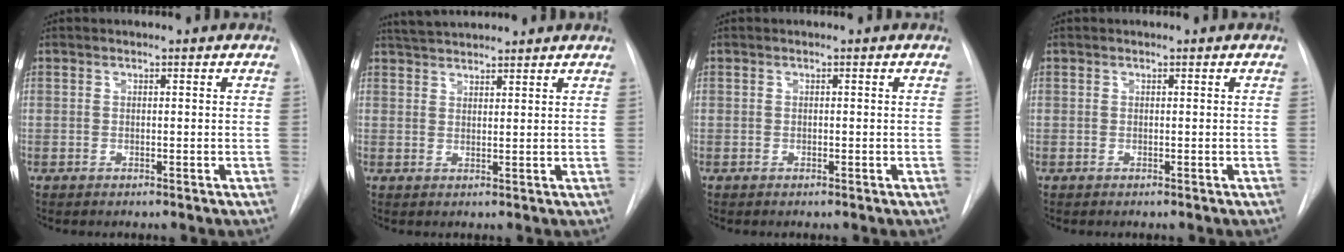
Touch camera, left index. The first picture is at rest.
{"total": 5.7, "force": [5.4, 0.6, 1.9], "torque": [-0.039, 0.031, 0.089]}
{"total": 0.6, "force": [-0.6, 0.0, 0.0], "torque": [0.006, -0.004, -0.010]}
{"total": 0.0}